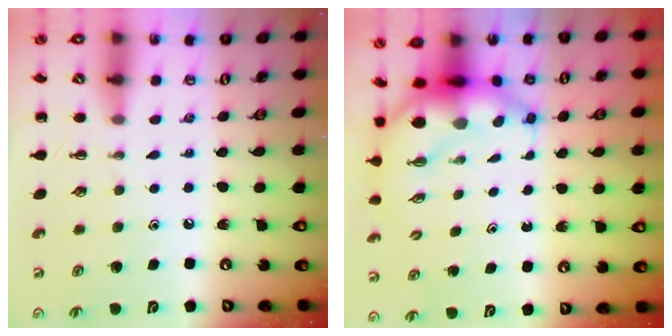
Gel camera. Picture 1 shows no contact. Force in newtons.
{"total": 7.4, "press": 7.2, "slide": 1.9}